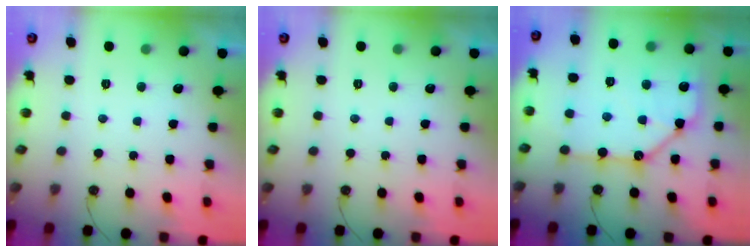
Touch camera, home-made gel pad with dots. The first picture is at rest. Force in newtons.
{"total": 0.0}
{"total": 15.2, "press": 15.0, "slide": 1.9}